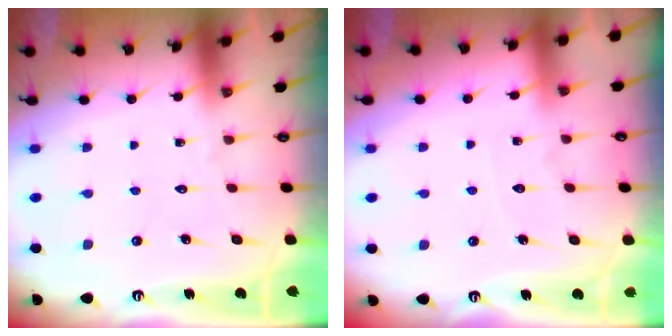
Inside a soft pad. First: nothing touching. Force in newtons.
{"total": 3.4, "press": 3.4, "slide": 0.5}